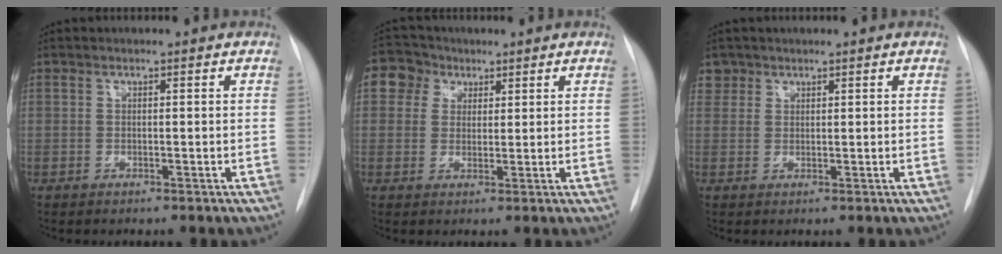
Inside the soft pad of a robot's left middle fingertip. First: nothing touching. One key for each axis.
{"total": 5.1, "fx": 2.2, "fy": 4.6, "fz": 0.7, "tx": -0.014, "ty": 0.022, "tz": 0.042}
{"total": 1.9, "fx": 1.3, "fy": 1.4, "fz": -0.3, "tx": 0.017, "ty": 0.007, "tz": 0.018}